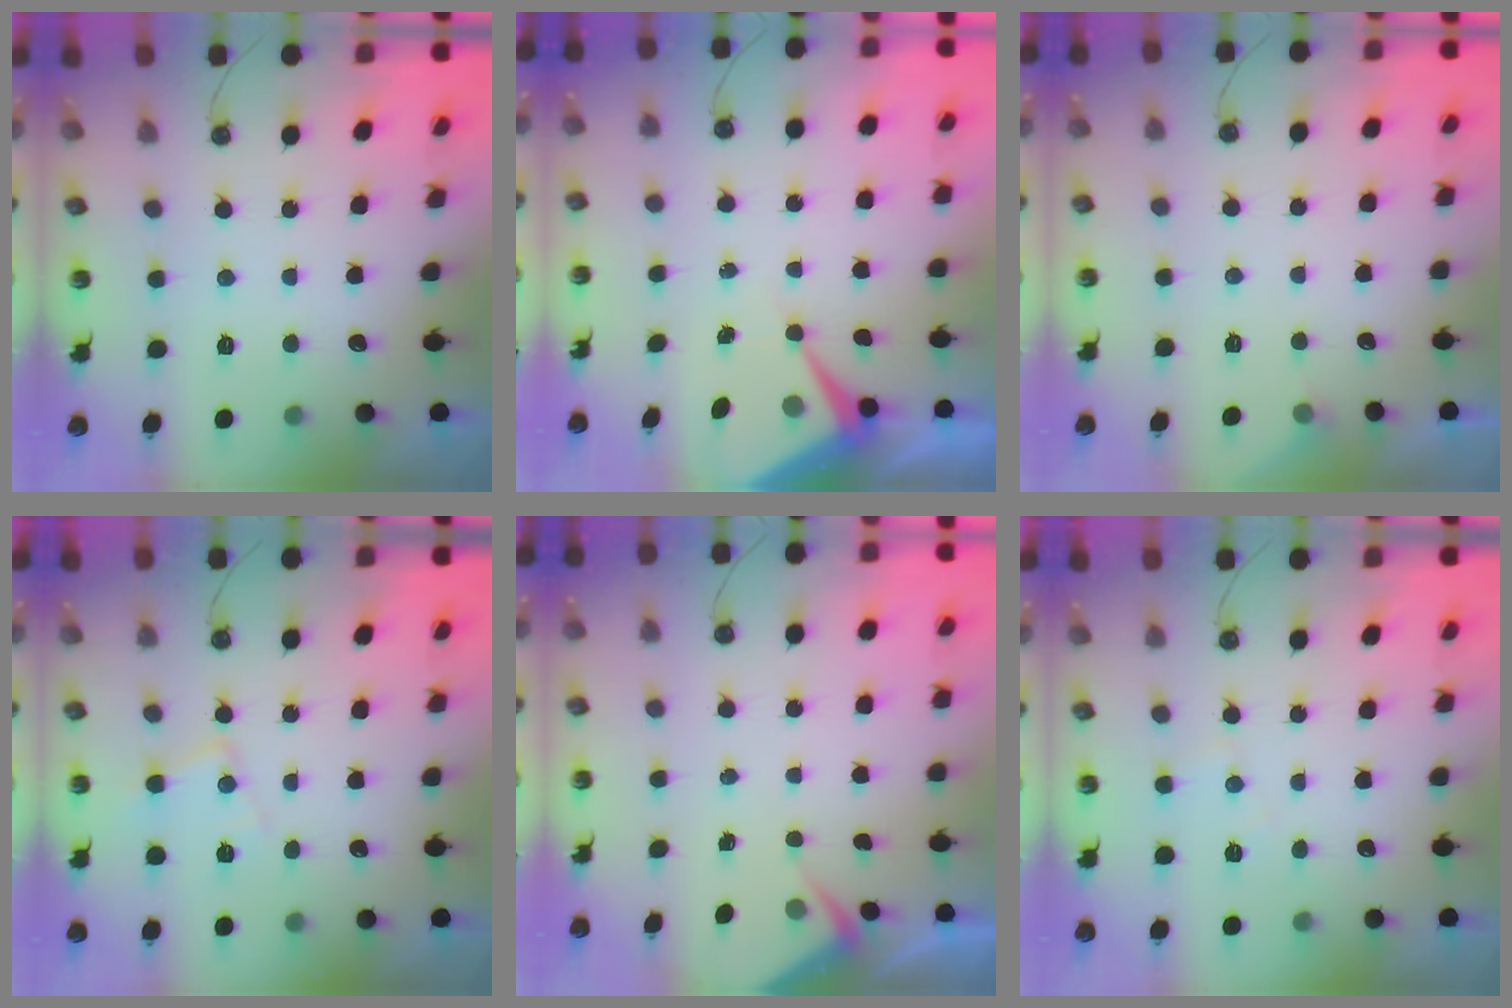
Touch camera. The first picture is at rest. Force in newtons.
{"total": 8.1, "press": 8.1, "slide": 0.4}
{"total": 2.6, "press": 2.5, "slide": 0.5}
{"total": 9.6, "press": 9.6, "slide": 0.7}
{"total": 2.9, "press": 2.9, "slide": 0.4}
{"total": 5.8, "press": 5.7, "slide": 0.8}